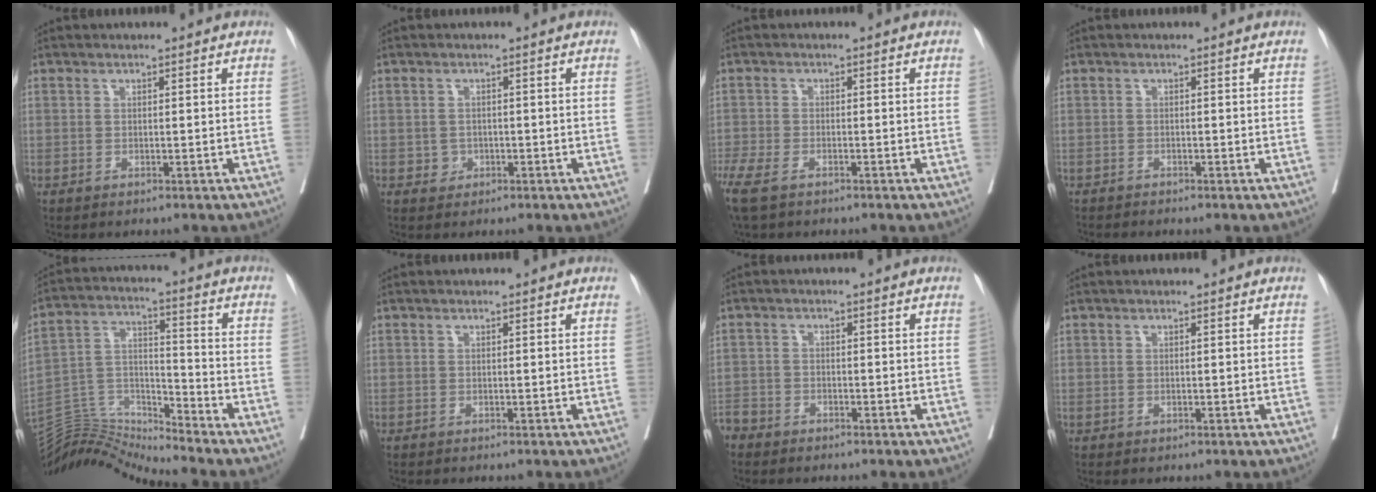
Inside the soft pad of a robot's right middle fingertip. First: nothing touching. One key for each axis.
{"total": 1.6, "fx": -0.5, "fy": 1.5, "fz": 0.4, "tx": -0.002, "ty": 0.006, "tz": -0.005}
{"total": 8.6, "fx": -5.9, "fy": 3.1, "fz": 5.4, "tx": -0.134, "ty": -0.016, "tz": -0.101}
{"total": 0.9, "fx": -0.9, "fy": 0.1, "fz": 0.1, "tx": -0.007, "ty": -0.002, "tz": -0.018}
{"total": 10.1, "fx": -9.8, "fy": -2.0, "fz": -1.1, "tx": 0.014, "ty": 0.051, "tz": -0.186}
{"total": 0.0}
{"total": 3.6, "fx": -3.1, "fy": 1.9, "fz": 0.2, "tx": -0.004, "ty": 0.001, "tz": -0.064}
{"total": 0.0}